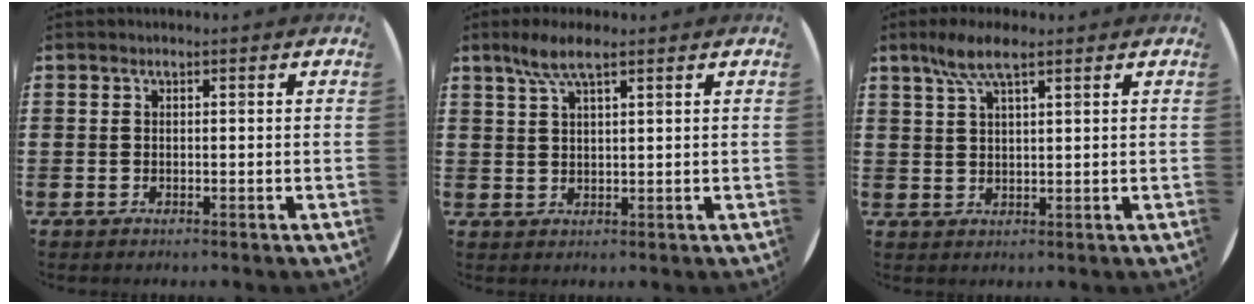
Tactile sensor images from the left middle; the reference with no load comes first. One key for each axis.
{"total": 4.4, "fx": 2.9, "fy": 0.9, "fz": 3.2, "tx": -0.069, "ty": 0.006, "tz": 0.051}
{"total": 5.3, "fx": 3.4, "fy": 1.2, "fz": 3.8, "tx": -0.083, "ty": 0.005, "tz": 0.061}